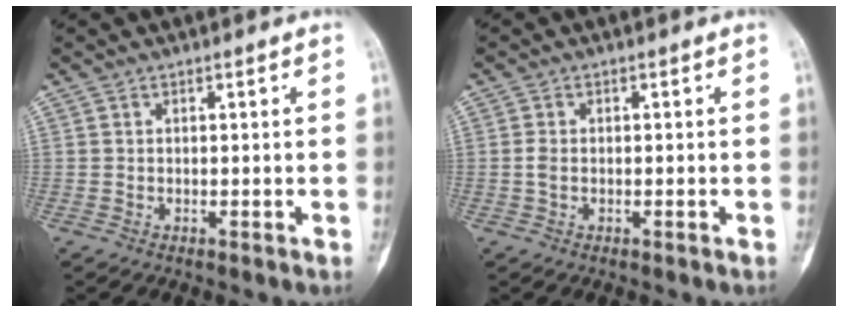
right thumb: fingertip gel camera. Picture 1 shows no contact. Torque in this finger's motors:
{"motor_torque": [0.29, 0.43, 0.54, 0.07, 0.04]}